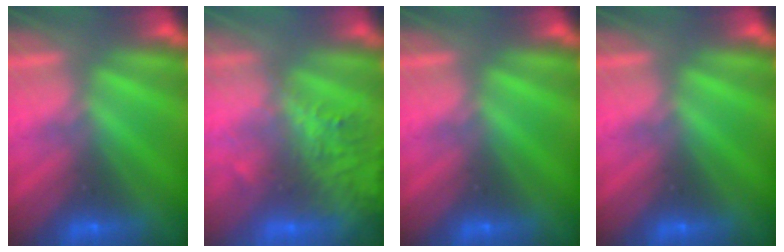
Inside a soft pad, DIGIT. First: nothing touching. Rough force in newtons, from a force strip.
{"total": 8.1}
{"total": 0.0}
{"total": 0.0}